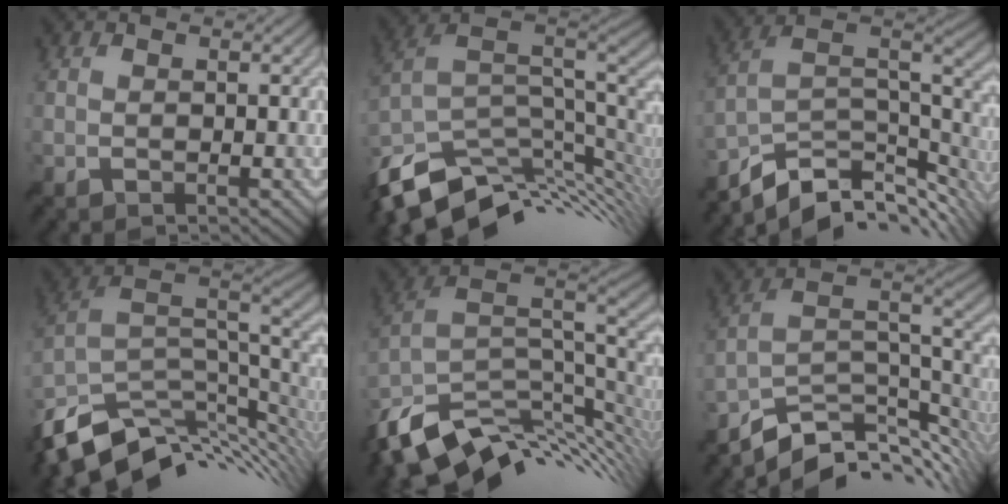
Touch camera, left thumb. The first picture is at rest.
{"total": 12.6, "force": [-5.3, 6.8, 9.3], "torque": [-0.213, -0.028, -0.087]}
{"total": 11.1, "force": [-7.0, 4.9, 7.2], "torque": [-0.148, -0.004, -0.113]}
{"total": 12.1, "force": [-5.3, 6.2, 8.9], "torque": [-0.207, -0.025, -0.090]}
{"total": 13.3, "force": [-5.9, 6.7, 9.8], "torque": [-0.217, -0.029, -0.099]}
{"total": 9.8, "force": [-5.9, 4.2, 6.6], "torque": [-0.125, 0.001, -0.102]}